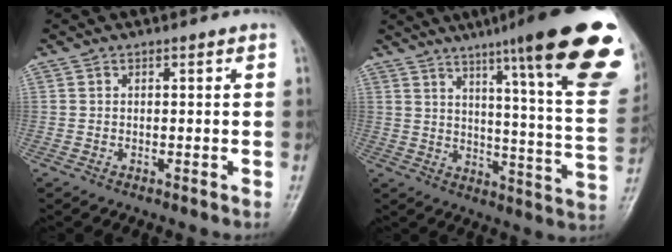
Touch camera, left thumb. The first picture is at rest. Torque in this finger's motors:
{"motor_torque": [2.99, 1.88, 1.94, -0.83, 0.31]}